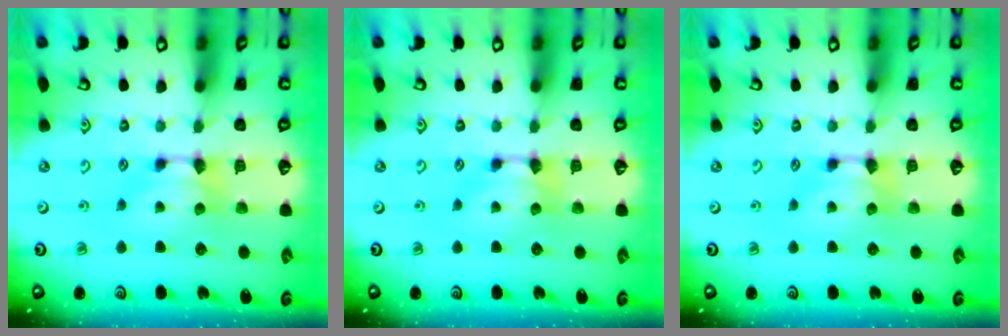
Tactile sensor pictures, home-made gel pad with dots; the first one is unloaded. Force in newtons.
{"total": 0.0}
{"total": 0.0}